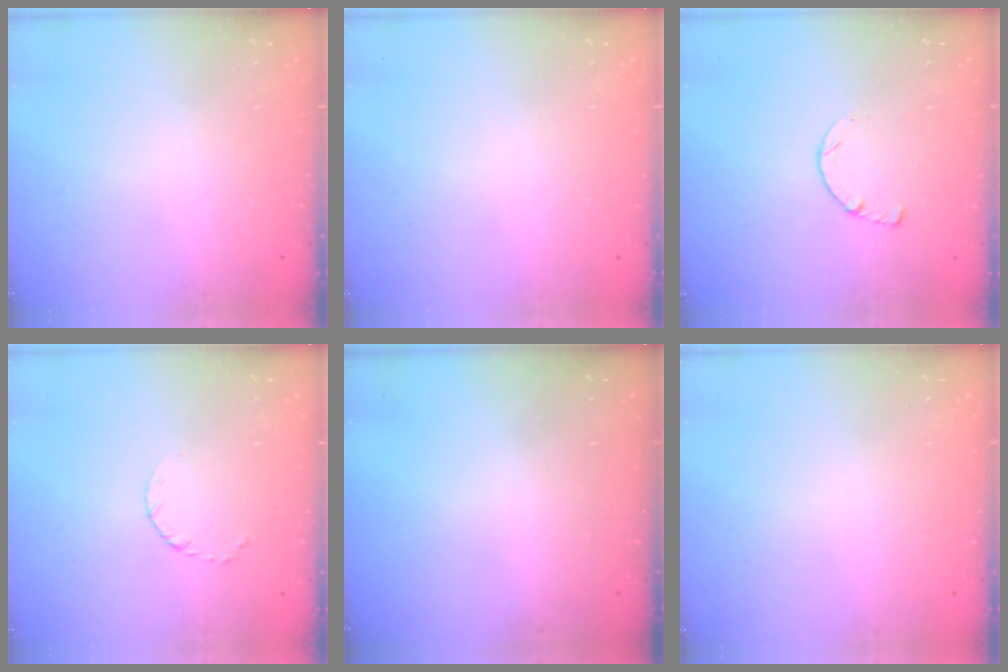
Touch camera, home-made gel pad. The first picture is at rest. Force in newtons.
{"total": 2.6, "press": 2.6, "slide": 0.2}
{"total": 2.5, "press": 2.5, "slide": 0.3}
{"total": 3.1, "press": 3.1, "slide": 0.3}
{"total": 0.0}
{"total": 2.7, "press": 2.7, "slide": 0.2}